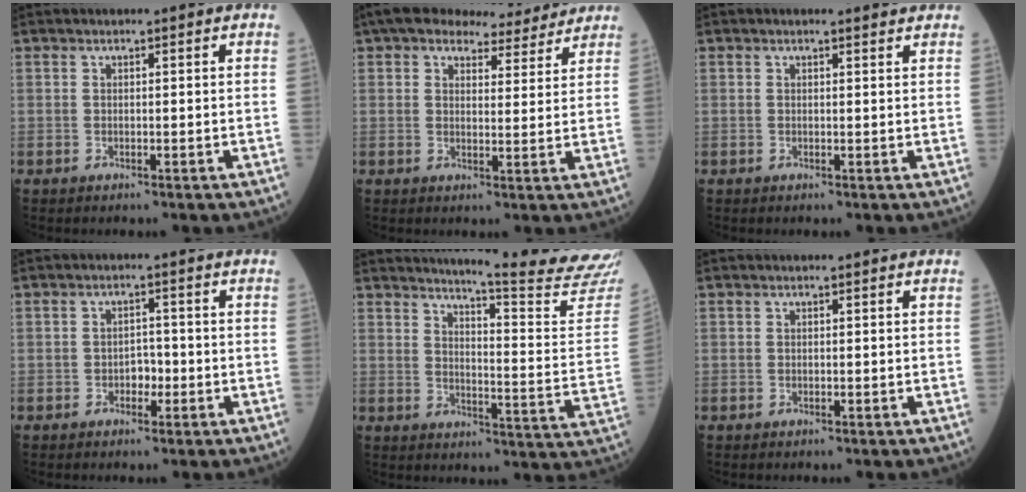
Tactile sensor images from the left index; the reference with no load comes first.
{"total": 10.6, "force": [9.2, 3.6, 3.9], "torque": [-0.050, 0.018, 0.113]}
{"total": 1.6, "force": [1.4, 0.4, 0.6], "torque": [-0.018, 0.001, 0.009]}
{"total": 2.4, "force": [-1.3, 1.5, 1.4], "torque": [-0.018, 0.002, -0.023]}
{"total": 20.0, "force": [18.9, -2.5, 6.2], "torque": [-0.098, -0.153, 0.216]}
{"total": 0.0}